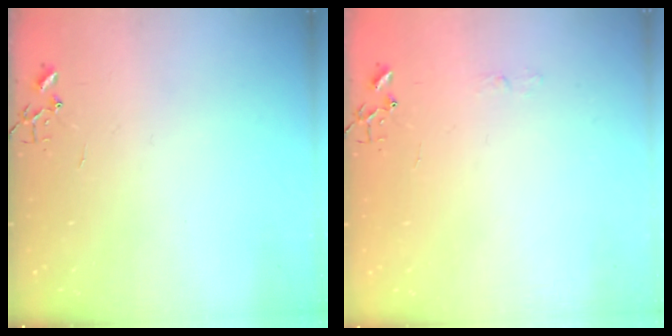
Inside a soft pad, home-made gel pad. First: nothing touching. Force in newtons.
{"total": 3.6, "press": 3.6, "slide": 0.4}